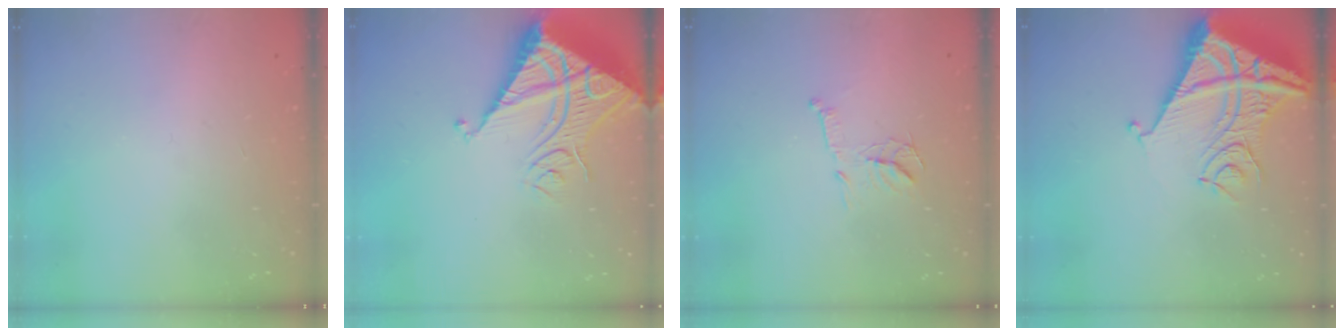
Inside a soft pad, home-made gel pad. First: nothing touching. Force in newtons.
{"total": 13.7, "press": 13.7, "slide": 1.3}
{"total": 9.7, "press": 9.7, "slide": 0.3}
{"total": 15.2, "press": 15.1, "slide": 1.8}